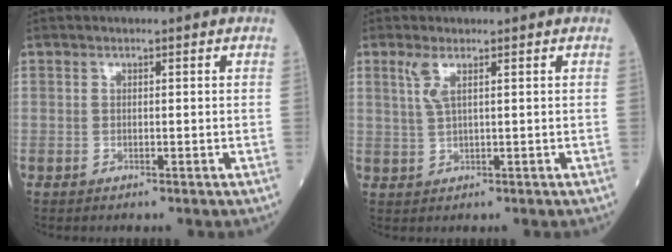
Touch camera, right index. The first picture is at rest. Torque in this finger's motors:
{"motor_torque": [0.00, 0.09, 0.05, 0.05]}